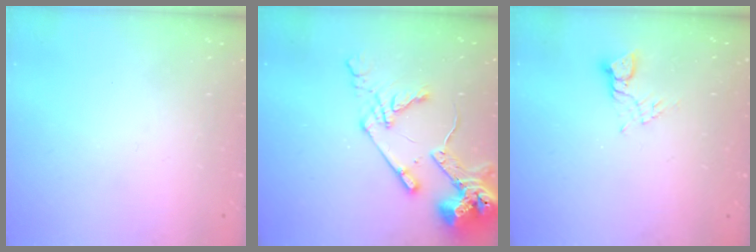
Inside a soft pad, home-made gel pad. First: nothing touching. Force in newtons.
{"total": 15.3, "press": 15.1, "slide": 2.1}
{"total": 2.5, "press": 2.5, "slide": 0.1}